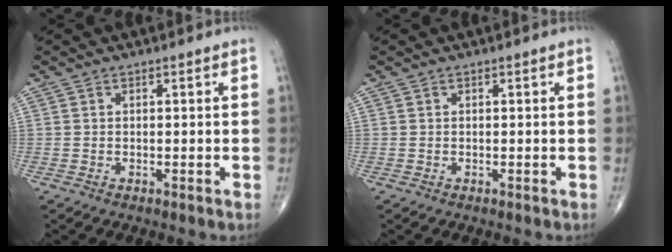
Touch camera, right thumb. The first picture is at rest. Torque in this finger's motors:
{"motor_torque": [-0.01, -0.01, 0.00, 0.01, 0.00]}